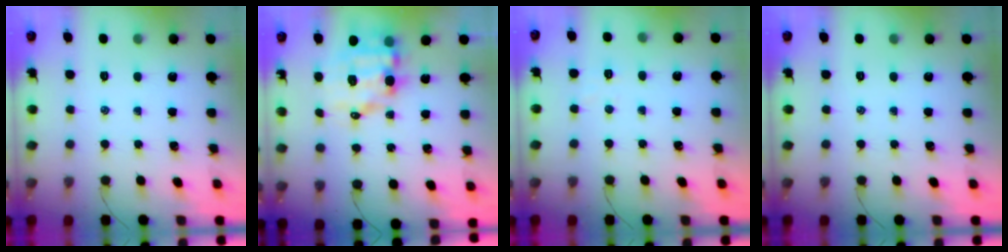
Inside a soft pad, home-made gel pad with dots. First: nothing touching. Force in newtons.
{"total": 9.8, "press": 9.5, "slide": 2.5}
{"total": 2.5, "press": 2.4, "slide": 0.6}
{"total": 0.0}